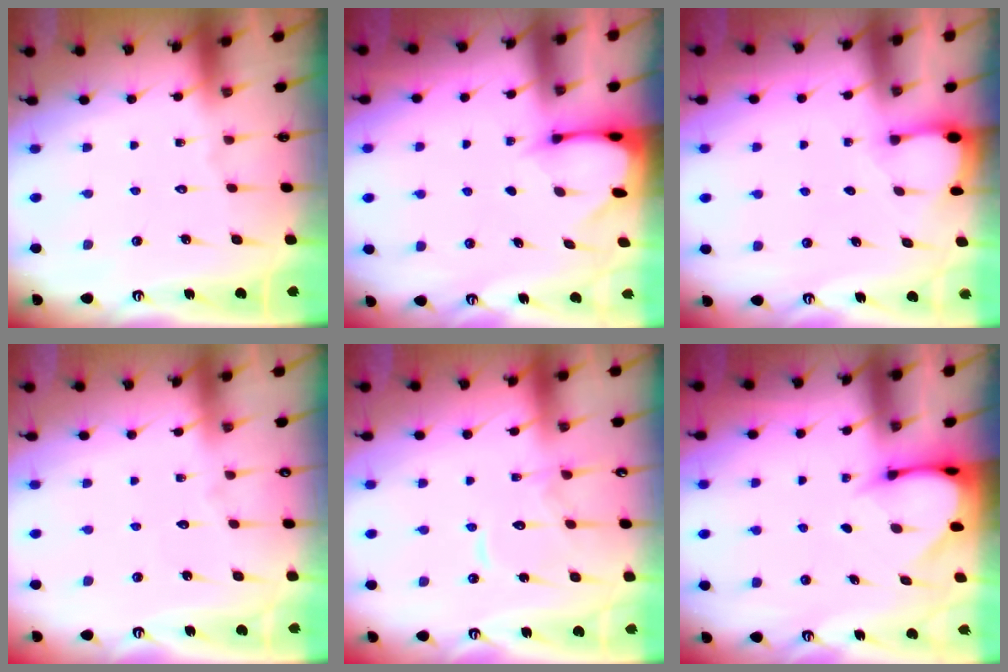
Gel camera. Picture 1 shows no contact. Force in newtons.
{"total": 2.5, "press": 2.5, "slide": 0.3}
{"total": 2.7, "press": 2.7, "slide": 0.3}
{"total": 3.9, "press": 3.9, "slide": 0.5}
{"total": 11.2, "press": 11.2, "slide": 0.9}
{"total": 3.4, "press": 3.4, "slide": 0.3}